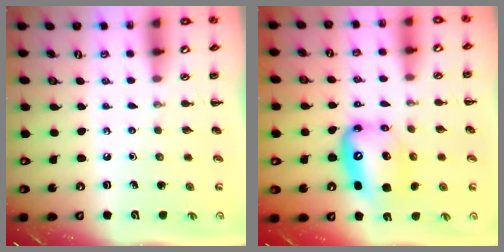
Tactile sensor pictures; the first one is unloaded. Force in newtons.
{"total": 10.5, "press": 10.1, "slide": 2.6}